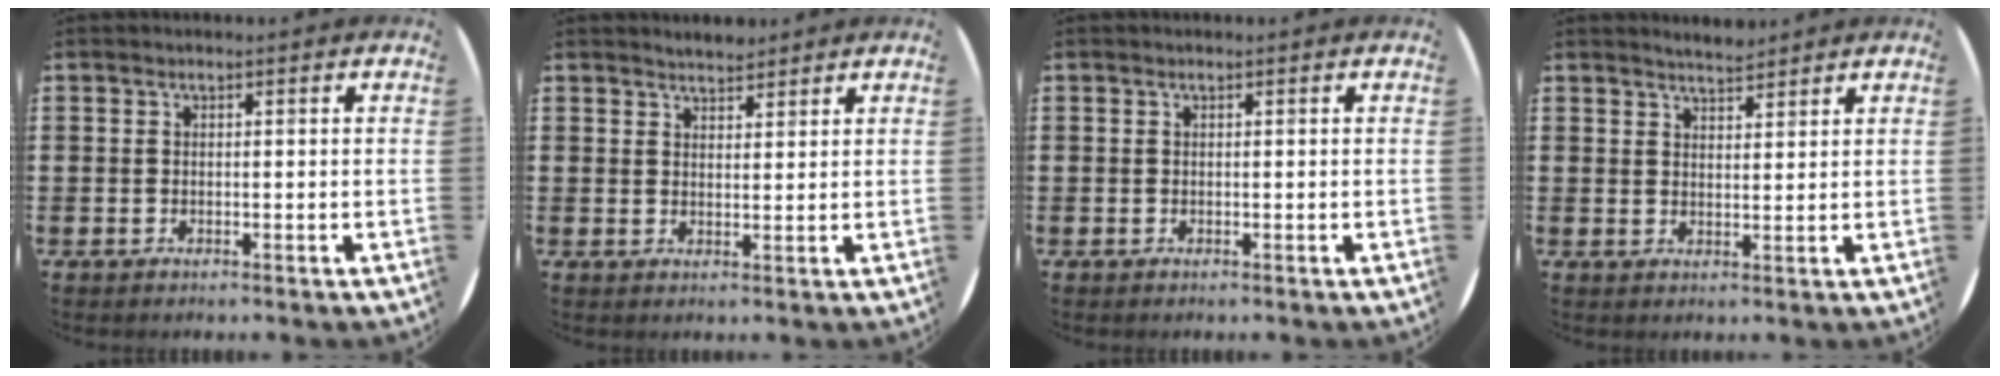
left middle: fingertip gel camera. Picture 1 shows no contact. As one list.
[{"total": 2.3, "force": [2.3, 0.4, 0.0], "torque": [-0.003, 0.001, 0.043]}, {"total": 0.0}, {"total": 2.7, "force": [2.7, 0.0, 0.2], "torque": [-0.007, -0.004, 0.050]}]